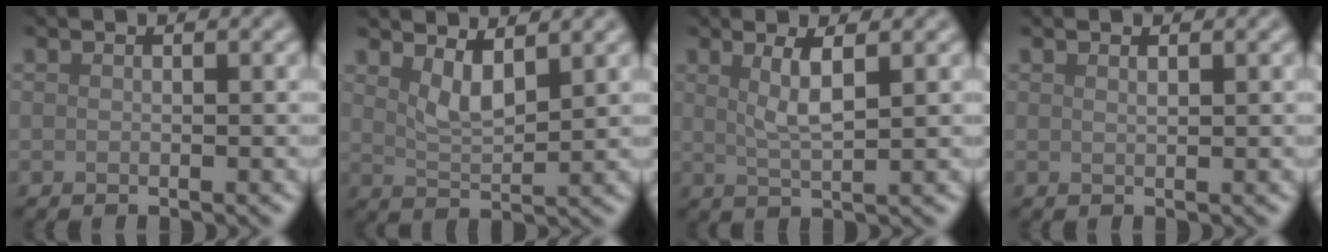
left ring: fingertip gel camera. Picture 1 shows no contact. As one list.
[{"total": 3.0, "force": [1.9, 0.8, 2.1], "torque": [-0.041, -0.010, 0.039]}, {"total": 3.1, "force": [1.2, 0.7, 2.8], "torque": [-0.049, -0.002, 0.024]}, {"total": 0.7, "force": [0.5, 0.1, 0.4], "torque": [-0.005, 0.001, 0.008]}]